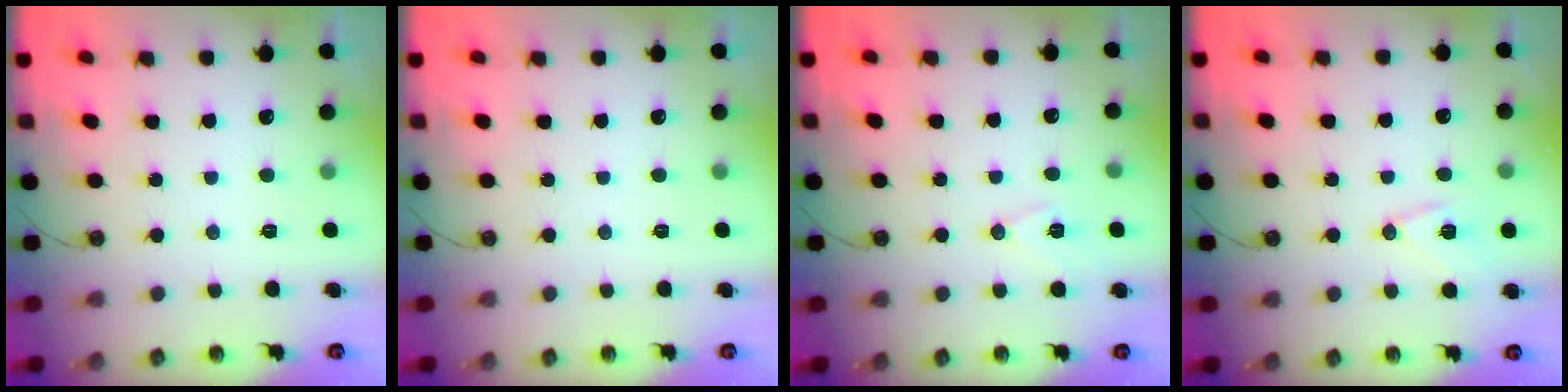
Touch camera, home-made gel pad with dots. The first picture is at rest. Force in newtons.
{"total": 0.0}
{"total": 7.1, "press": 6.1, "slide": 3.7}
{"total": 9.9, "press": 9.3, "slide": 3.4}